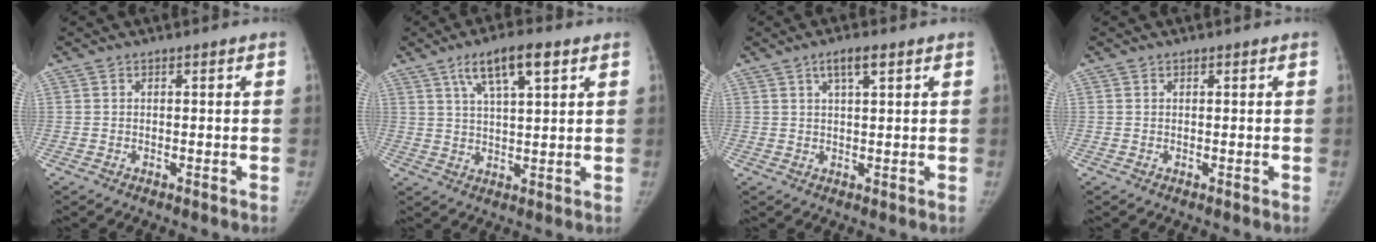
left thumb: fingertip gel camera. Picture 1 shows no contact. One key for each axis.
{"total": 9.0, "fx": 4.8, "fy": 2.5, "fz": 7.2, "tx": -0.117, "ty": -0.009, "tz": 0.086}
{"total": 3.6, "fx": 2.0, "fy": 0.9, "fz": 2.9, "tx": -0.050, "ty": -0.002, "tz": 0.037}
{"total": 0.0}